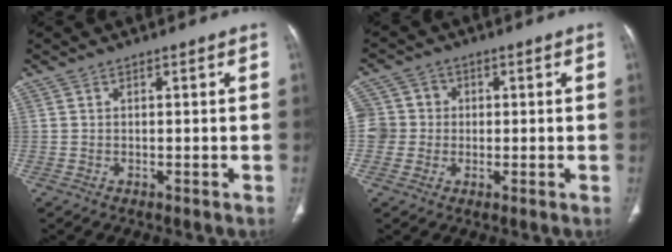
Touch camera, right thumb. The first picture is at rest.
{"total": 6.7, "force": [-0.1, 6.5, 1.5], "torque": [-0.009, 0.015, -0.006]}